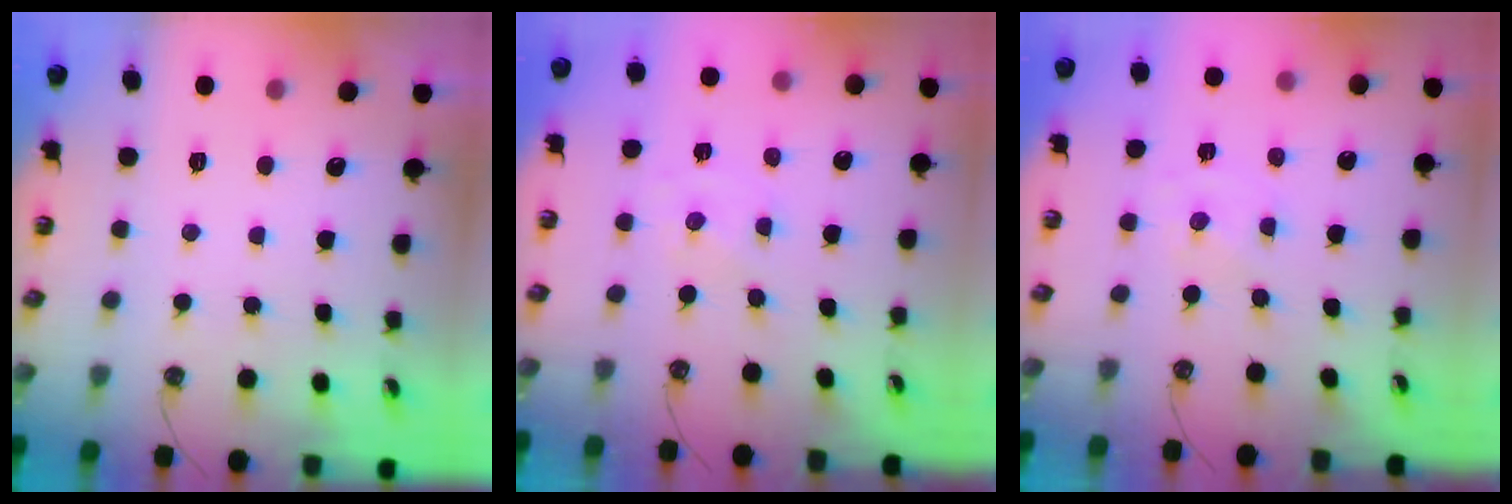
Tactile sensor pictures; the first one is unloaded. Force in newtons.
{"total": 0.0}
{"total": 0.0}